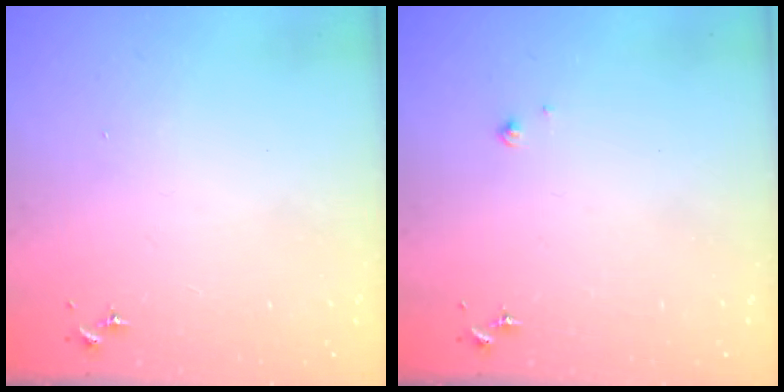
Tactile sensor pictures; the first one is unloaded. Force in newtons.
{"total": 2.1, "press": 2.1, "slide": 0.2}